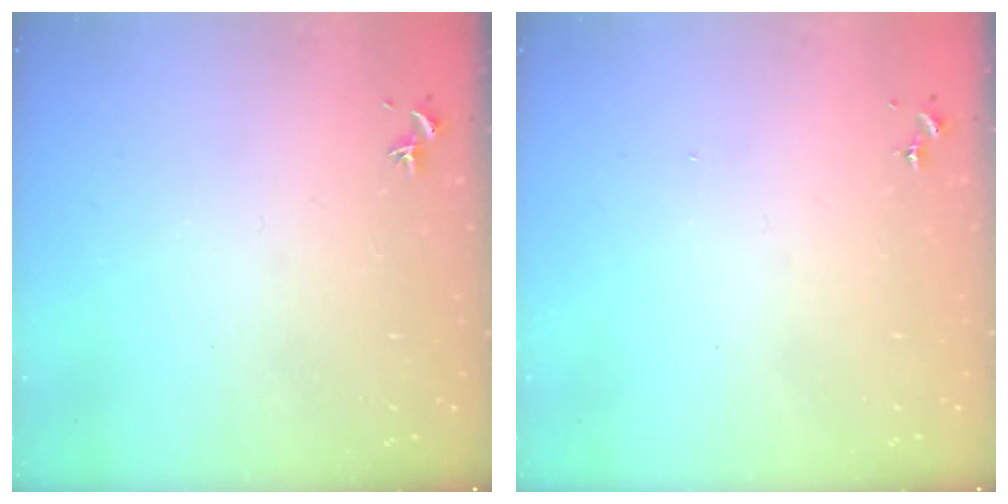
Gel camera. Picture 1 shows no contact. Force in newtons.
{"total": 0.0}